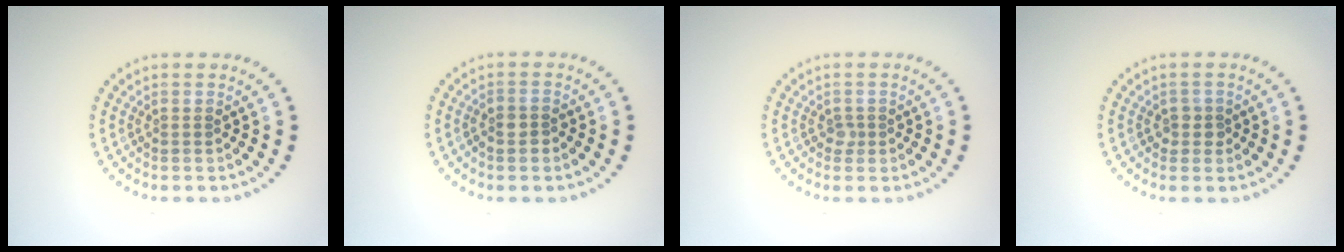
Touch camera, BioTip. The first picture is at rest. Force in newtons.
{"total": 1.5, "press": 1.3, "slide": 0.6}
{"total": 0.8, "press": 0.6, "slide": 0.5}
{"total": 1.3, "press": 1.1, "slide": 0.7}